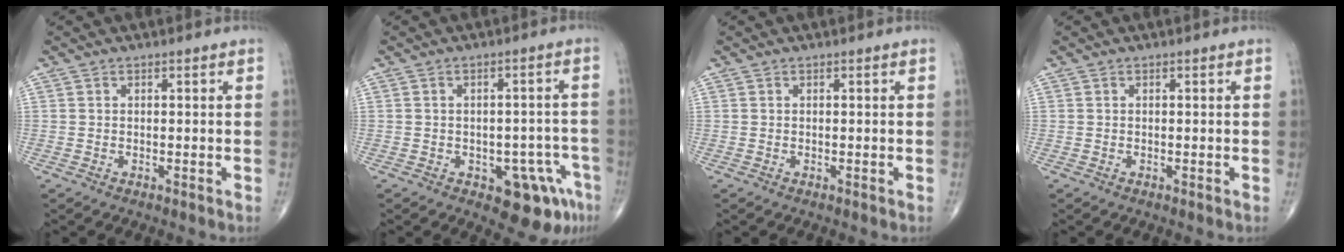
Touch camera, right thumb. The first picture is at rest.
{"total": 9.3, "force": [-4.6, 4.7, 6.6], "torque": [-0.048, 0.027, -0.051]}
{"total": 0.0}
{"total": 0.0}